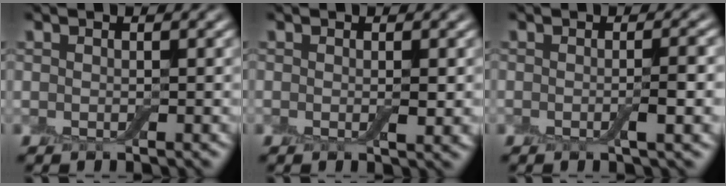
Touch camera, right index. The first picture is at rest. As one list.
[{"total": 1.3, "force": [0.0, 0.2, 1.2], "torque": [-0.020, -0.004, -0.002]}, {"total": 2.4, "force": [-0.4, 0.4, 2.3], "torque": [-0.037, 0.000, -0.011]}]